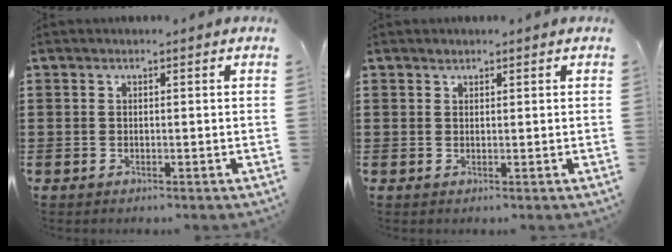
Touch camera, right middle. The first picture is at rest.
{"total": 0.9, "force": [0.9, 0.2, 0.0], "torque": [-0.001, 0.001, 0.017]}